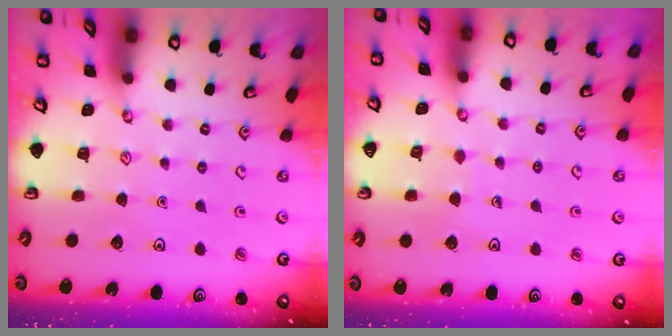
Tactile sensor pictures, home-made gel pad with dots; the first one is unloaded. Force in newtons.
{"total": 3.4, "press": 3.4, "slide": 0.2}